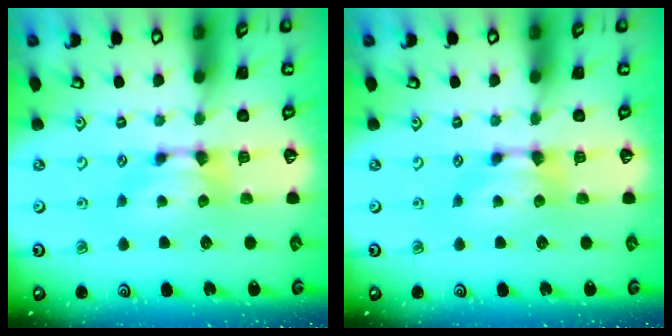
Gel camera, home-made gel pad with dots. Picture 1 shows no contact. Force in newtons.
{"total": 0.0}